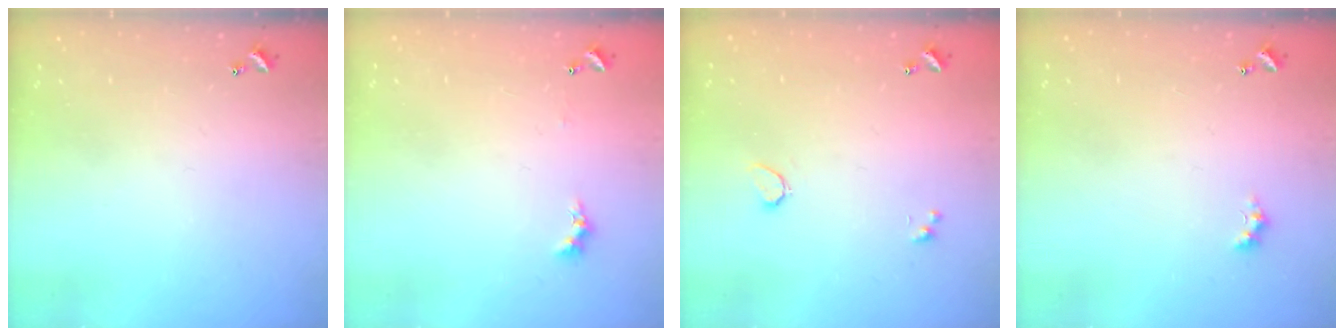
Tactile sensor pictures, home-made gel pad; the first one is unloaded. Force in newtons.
{"total": 0.6, "press": 0.4, "slide": 0.5}
{"total": 0.8, "press": 0.7, "slide": 0.4}
{"total": 1.1, "press": 1.1, "slide": 0.4}